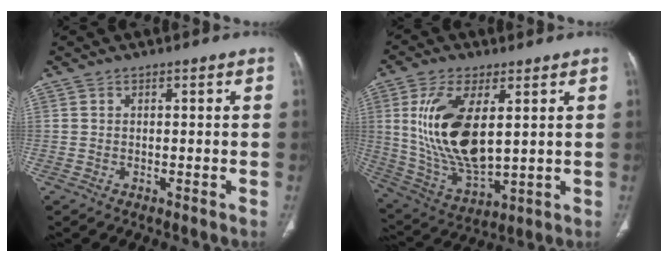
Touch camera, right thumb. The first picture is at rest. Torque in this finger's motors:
{"motor_torque": [-0.89, 1.90, 1.41, 0.83, 0.52]}